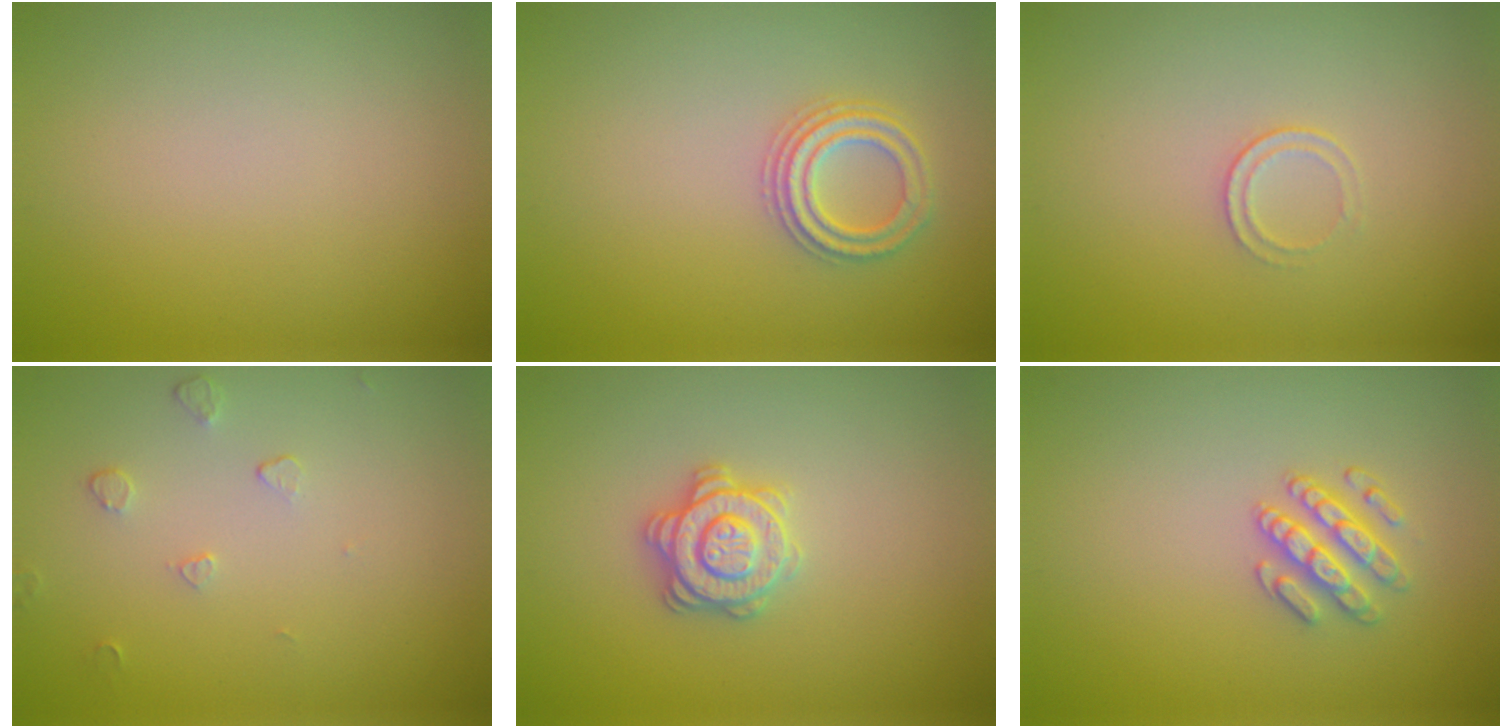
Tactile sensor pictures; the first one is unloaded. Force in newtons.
{"total": 2.5, "press": 2.4, "slide": 0.4}
{"total": 1.0, "press": 0.5, "slide": 0.9}
{"total": 0.9, "press": 0.6, "slide": 0.7}
{"total": 2.9, "press": 2.9, "slide": 0.4}
{"total": 2.4, "press": 2.3, "slide": 0.6}